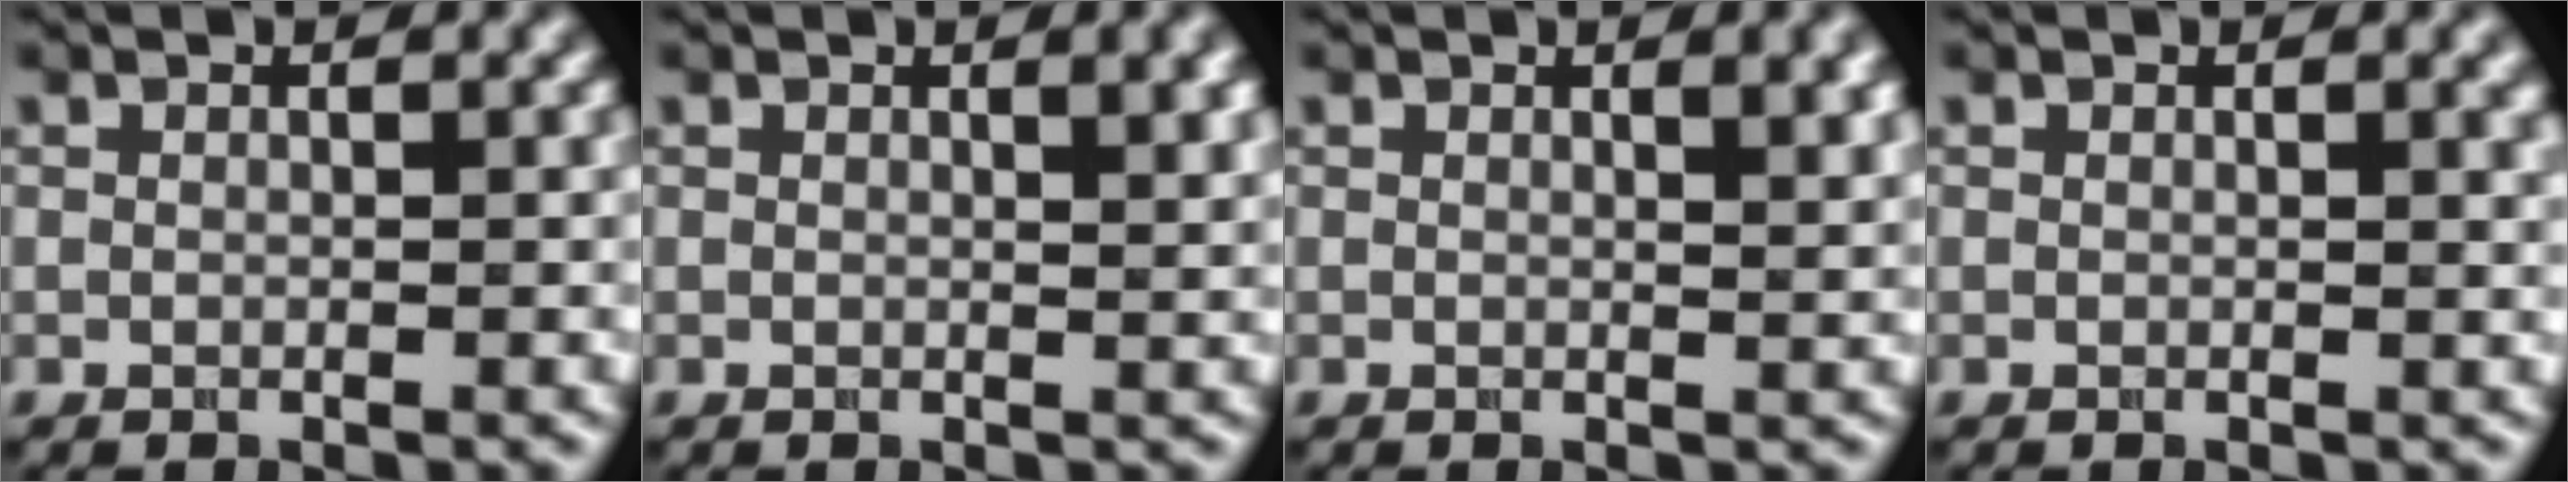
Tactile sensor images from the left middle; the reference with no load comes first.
{"total": 2.6, "force": [1.2, 0.8, 2.1], "torque": [-0.017, 0.003, 0.016]}
{"total": 2.9, "force": [1.3, 1.0, 2.4], "torque": [-0.018, 0.002, 0.019]}
{"total": 1.4, "force": [0.6, 0.5, 1.1], "torque": [-0.008, 0.003, 0.006]}